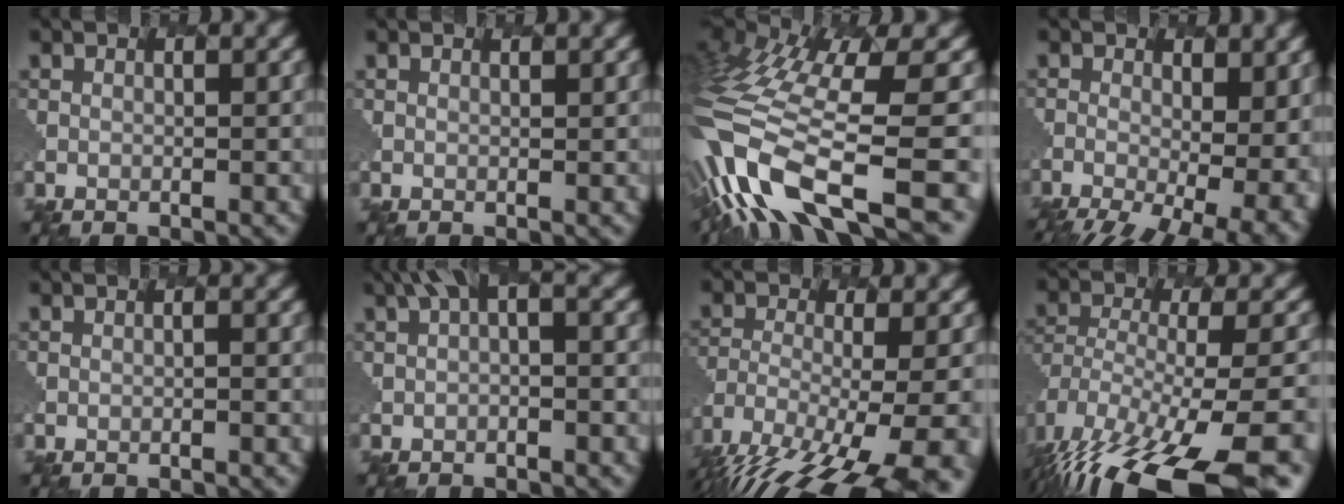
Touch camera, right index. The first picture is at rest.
{"total": 0.0}
{"total": 12.5, "force": [-5.1, 4.4, 10.5], "torque": [-0.244, 0.015, -0.084]}
{"total": 11.7, "force": [-4.4, 5.2, 9.5], "torque": [-0.132, -0.021, -0.040]}
{"total": 0.5, "force": [-0.3, 0.1, 0.4], "torque": [-0.006, 0.005, -0.004]}
{"total": 3.4, "force": [0.7, 0.8, 3.2], "torque": [-0.052, 0.018, 0.004]}
{"total": 13.9, "force": [-10.2, 3.8, 8.7], "torque": [-0.173, -0.024, -0.142]}
{"total": 14.7, "force": [-10.1, 5.2, 9.4], "torque": [-0.201, -0.029, -0.128]}